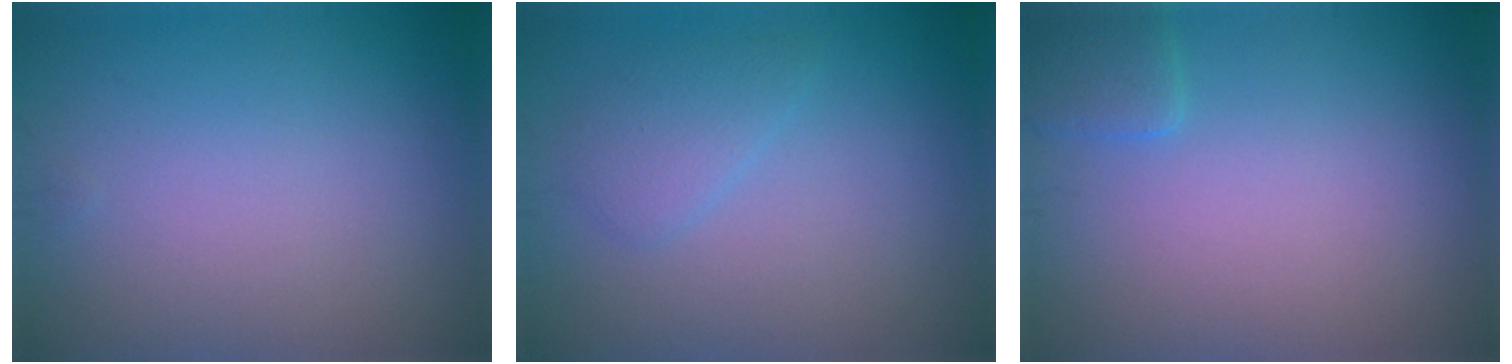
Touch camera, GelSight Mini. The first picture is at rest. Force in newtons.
{"total": 1.8, "press": 1.8, "slide": 0.1}
{"total": 1.5, "press": 1.5, "slide": 0.1}